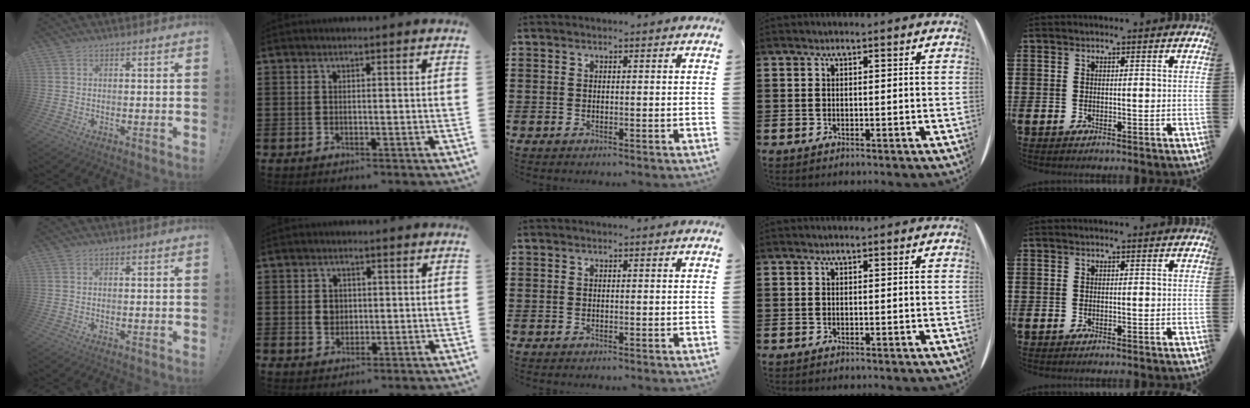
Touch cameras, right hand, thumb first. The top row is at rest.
{"index": {"total": 2.5, "force": [0.0, 2.0, 1.5], "torque": [-0.036, 0.005, -0.001]}}